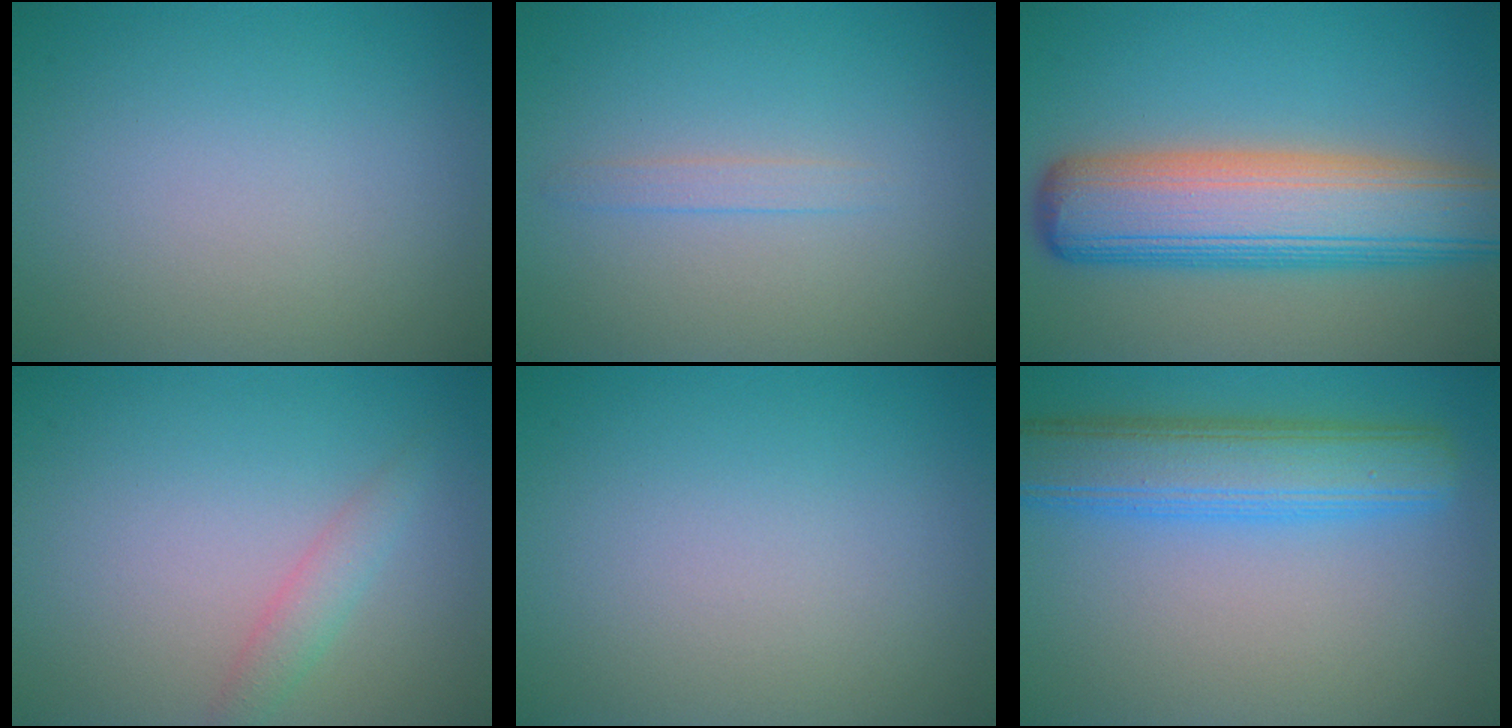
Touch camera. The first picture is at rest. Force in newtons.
{"total": 1.1, "press": 1.0, "slide": 0.1}
{"total": 10.5, "press": 10.5, "slide": 0.5}
{"total": 1.7, "press": 1.7, "slide": 0.1}
{"total": 0.0}
{"total": 6.5, "press": 6.5, "slide": 0.2}